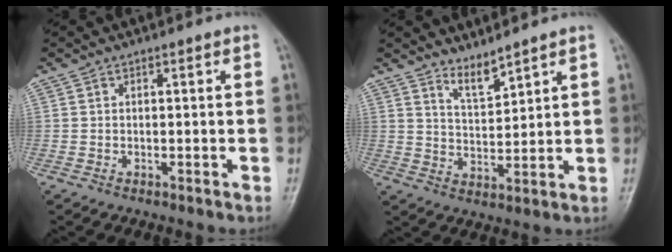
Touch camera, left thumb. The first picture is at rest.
{"total": 4.2, "force": [3.8, 0.7, 1.6], "torque": [-0.022, -0.044, 0.079]}